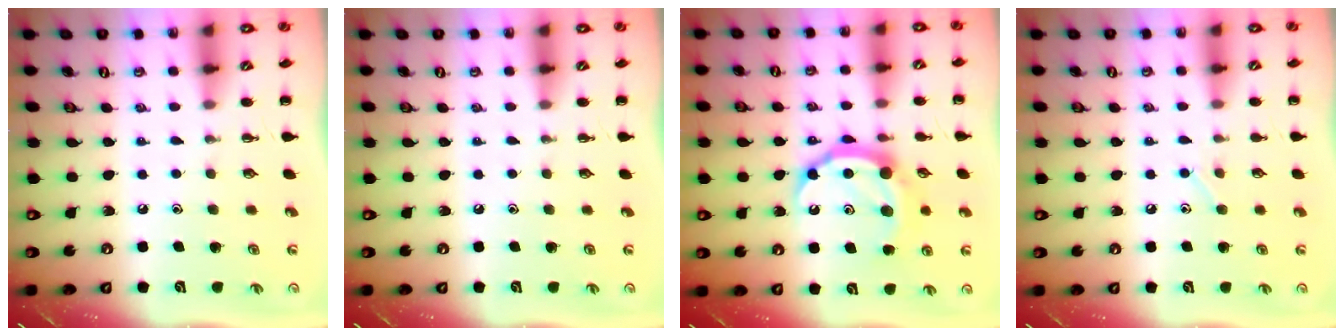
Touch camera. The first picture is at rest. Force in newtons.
{"total": 0.0}
{"total": 12.8, "press": 12.7, "slide": 0.8}
{"total": 5.2, "press": 5.0, "slide": 1.4}